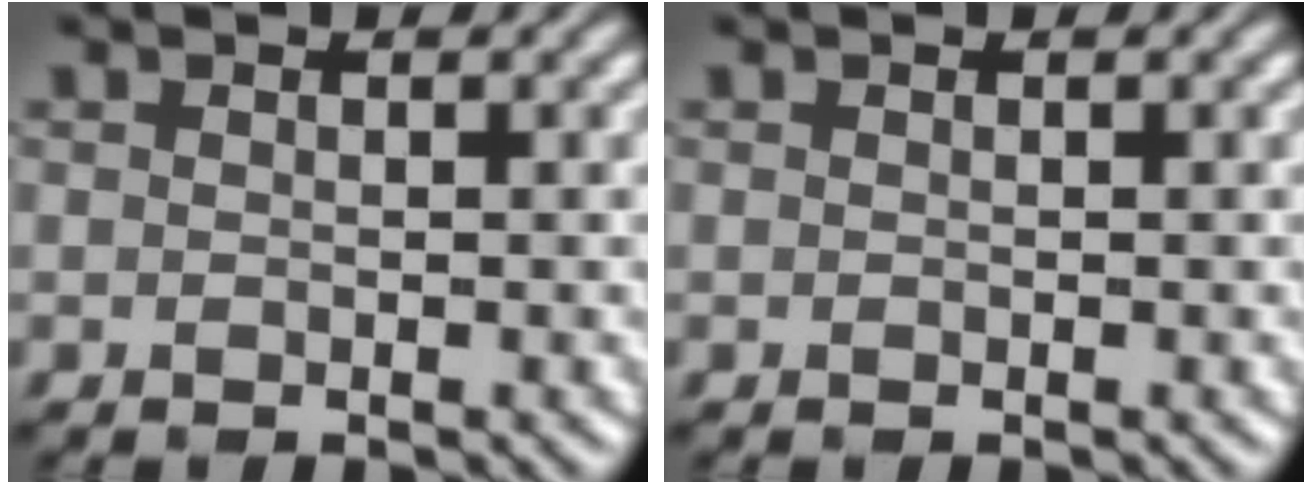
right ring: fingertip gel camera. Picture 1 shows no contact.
{"total": 0.0}